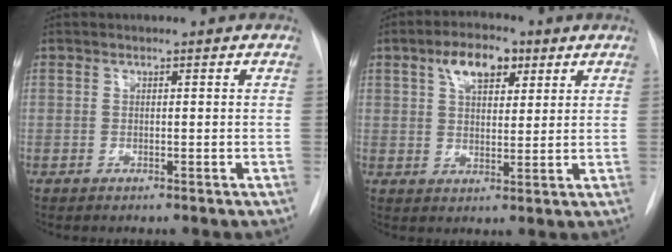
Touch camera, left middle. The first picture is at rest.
{"total": 7.1, "force": [3.6, 3.4, 5.1], "torque": [-0.087, 0.017, 0.060]}